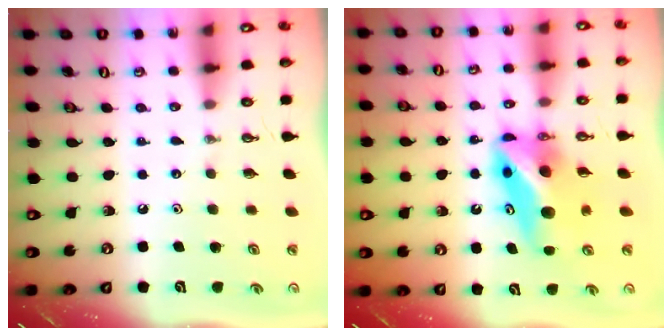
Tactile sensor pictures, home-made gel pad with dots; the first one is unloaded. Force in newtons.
{"total": 10.7, "press": 9.6, "slide": 4.6}